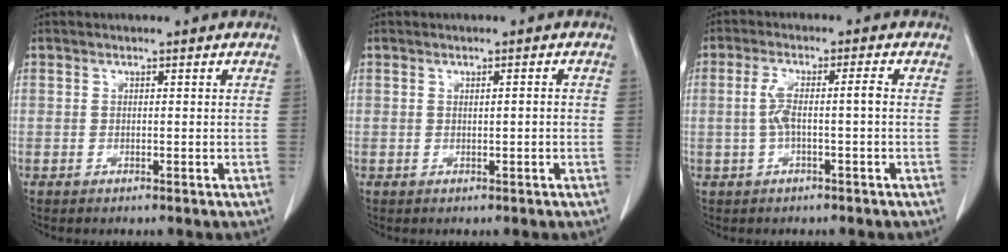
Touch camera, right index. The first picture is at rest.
{"total": 1.0, "force": [0.0, 0.1, 1.0], "torque": [-0.020, 0.000, 0.003]}
{"total": 4.6, "force": [-0.4, 0.4, 4.5], "torque": [-0.099, 0.020, -0.004]}